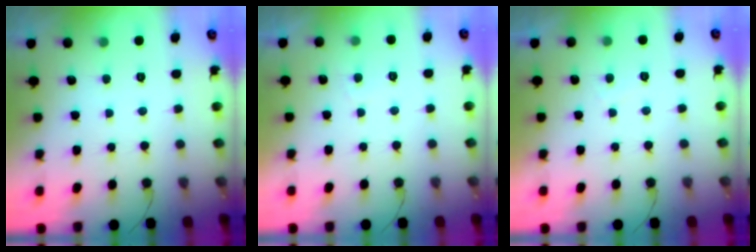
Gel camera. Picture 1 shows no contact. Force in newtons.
{"total": 2.0, "press": 2.0, "slide": 0.6}
{"total": 0.9, "press": 0.7, "slide": 0.6}